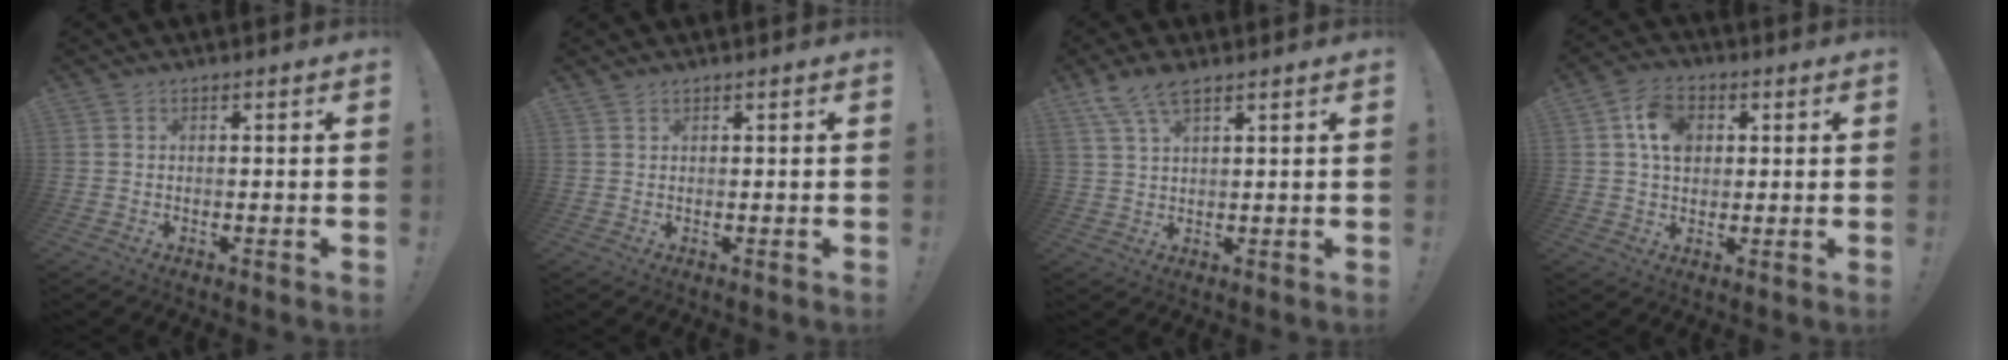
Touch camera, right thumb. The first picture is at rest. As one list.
[{"total": 0.7, "force": [0.7, 0.3, 0.1], "torque": [0.002, -0.002, 0.012]}, {"total": 6.6, "force": [4.6, 2.2, 4.1], "torque": [-0.081, -0.014, 0.088]}, {"total": 9.9, "force": [2.7, 7.6, 5.8], "torque": [-0.095, 0.009, 0.055]}]